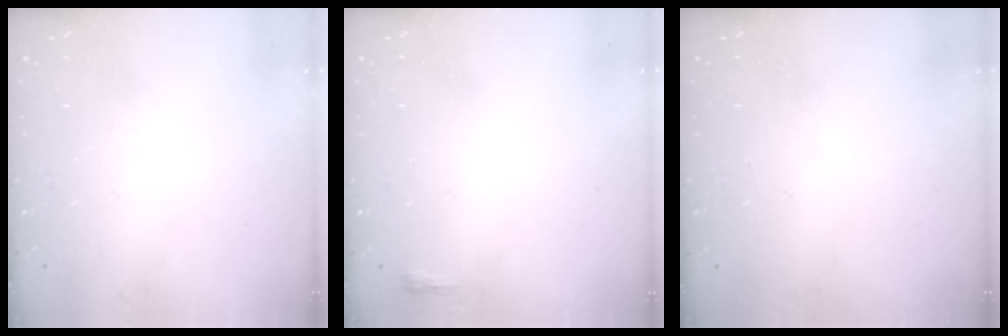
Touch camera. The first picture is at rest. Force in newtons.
{"total": 2.3, "press": 2.2, "slide": 0.7}
{"total": 1.0, "press": 0.0, "slide": 1.0}